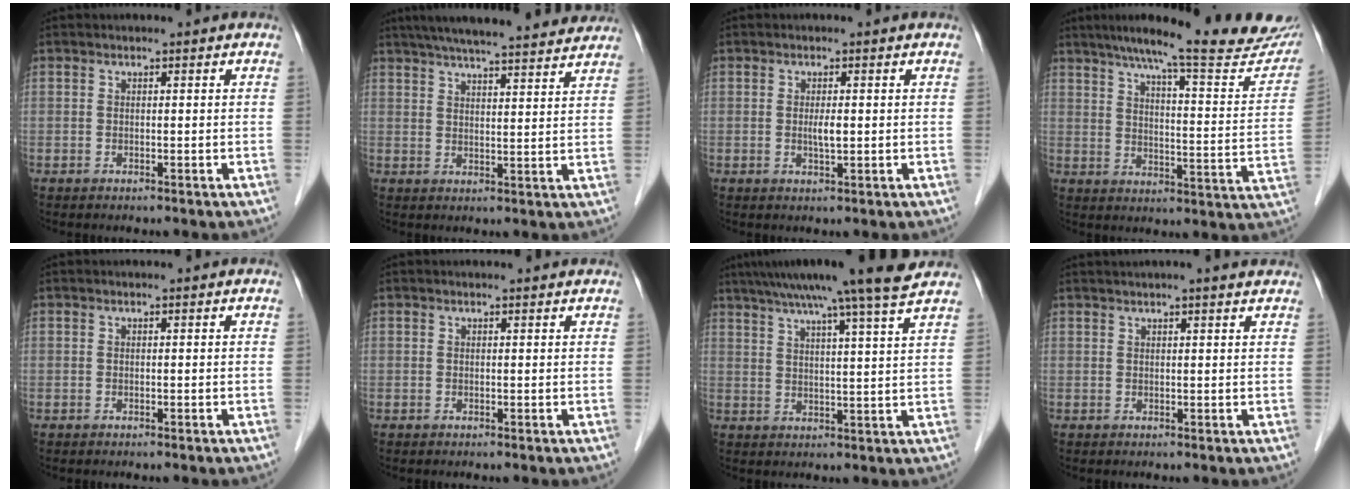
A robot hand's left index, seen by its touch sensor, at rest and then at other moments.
{"total": 20.6, "force": [18.3, 1.9, 9.2], "torque": [-0.147, 0.030, 0.246]}
{"total": 1.8, "force": [0.0, 0.3, 1.8], "torque": [-0.037, -0.001, 0.002]}
{"total": 23.5, "force": [20.2, 2.1, 11.7], "torque": [-0.167, -0.039, 0.254]}
{"total": 0.0}
{"total": 1.2, "force": [1.2, 0.1, 0.1], "torque": [-0.012, 0.003, 0.011]}
{"total": 15.8, "force": [12.9, -1.5, 9.0], "torque": [-0.148, 0.016, 0.170]}
{"total": 6.1, "force": [5.4, 0.1, 2.9], "torque": [-0.042, 0.024, 0.065]}